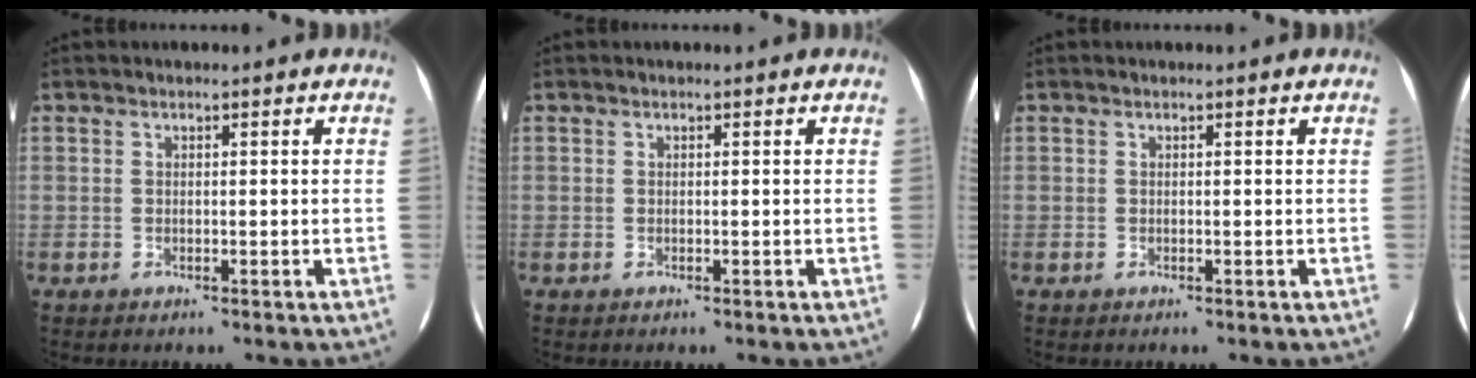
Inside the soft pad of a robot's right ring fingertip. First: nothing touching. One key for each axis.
{"total": 0.0}
{"total": 0.0}